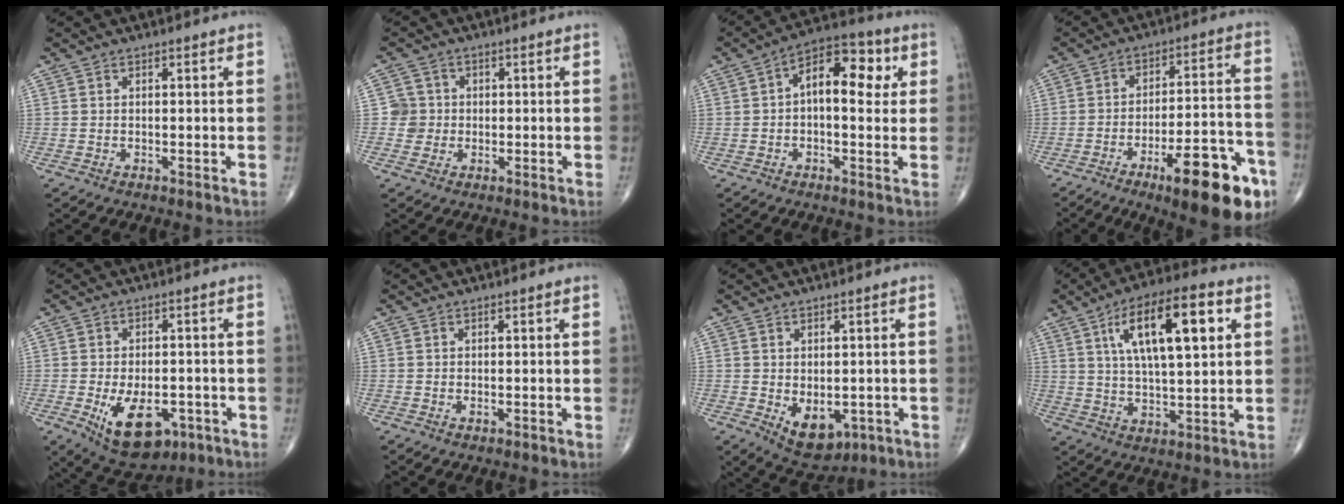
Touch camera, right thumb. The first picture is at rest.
{"total": 3.5, "force": [-0.1, 3.5, 0.0], "torque": [0.028, 0.009, -0.007]}
{"total": 11.3, "force": [2.0, 6.1, 9.3], "torque": [-0.114, 0.027, 0.021]}
{"total": 19.8, "force": [-10.3, 5.8, 15.8], "torque": [-0.170, 0.066, -0.140]}
{"total": 12.2, "force": [-4.7, 6.8, 8.9], "torque": [-0.124, 0.006, -0.057]}
{"total": 0.0}
{"total": 7.7, "force": [-2.0, 4.8, 5.7], "torque": [-0.063, -0.003, -0.010]}
{"total": 16.8, "force": [5.8, 5.7, 14.7], "torque": [-0.236, -0.001, 0.093]}